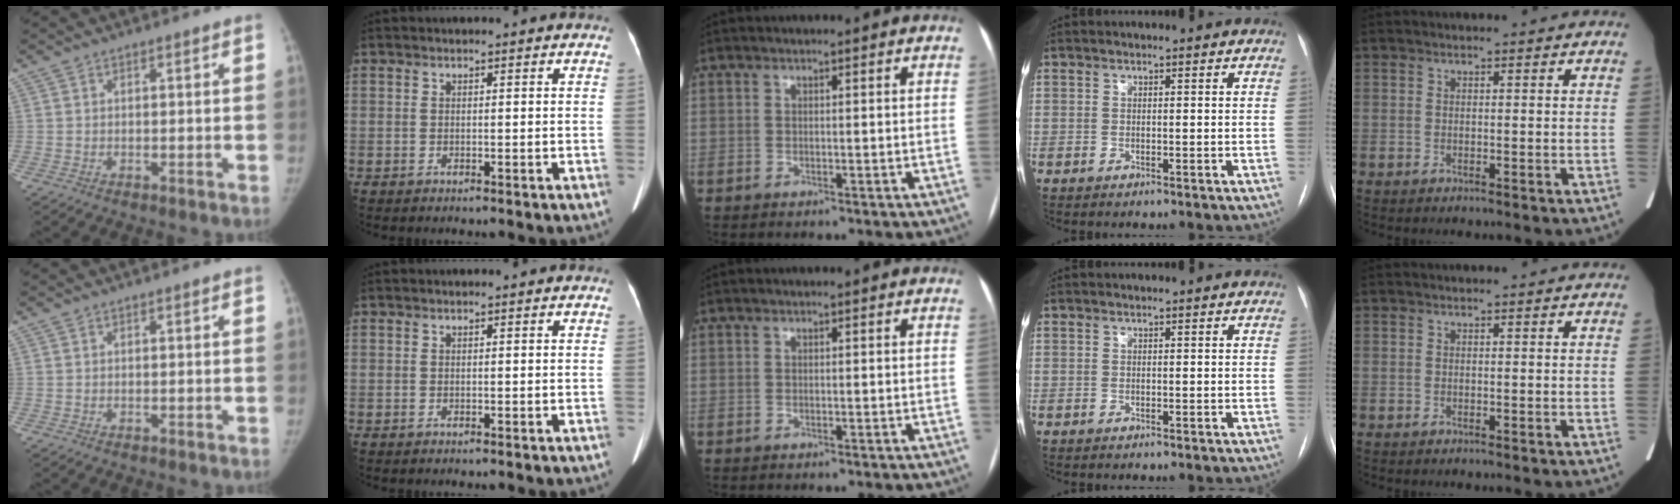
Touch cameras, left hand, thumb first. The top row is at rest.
{}